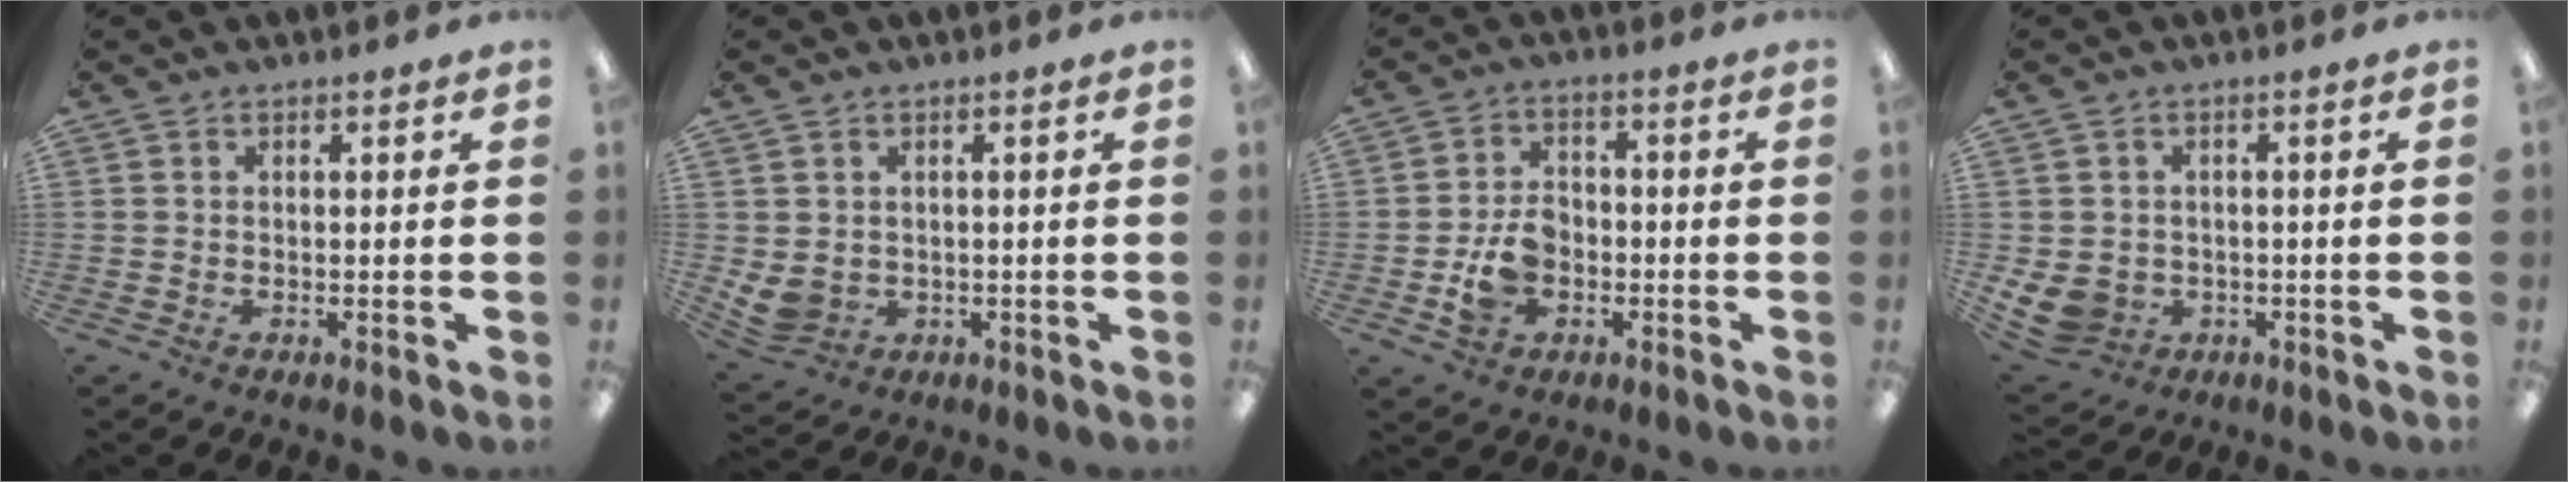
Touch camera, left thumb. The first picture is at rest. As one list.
[{"total": 4.5, "force": [0.9, 4.0, 2.0], "torque": [-0.060, 0.000, 0.017]}, {"total": 8.1, "force": [-2.1, 6.0, 5.1], "torque": [-0.095, 0.014, -0.036]}, {"total": 5.7, "force": [-1.0, 5.1, 2.2], "torque": [-0.061, 0.007, -0.018]}]